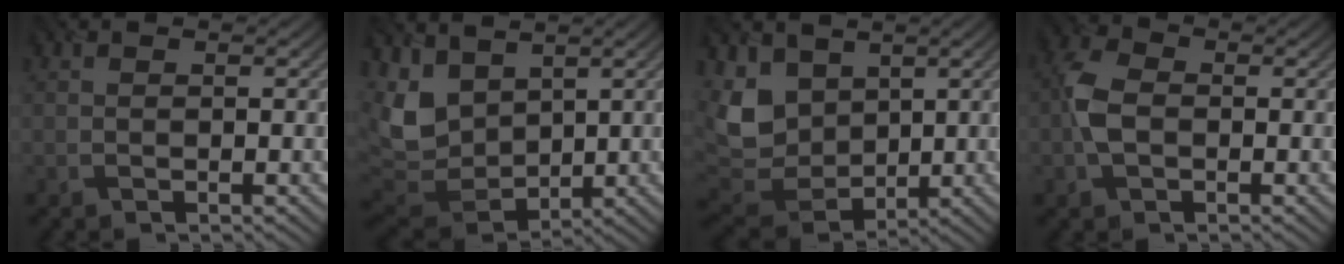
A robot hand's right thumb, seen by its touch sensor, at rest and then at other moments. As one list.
[{"total": 9.6, "force": [4.0, 6.5, 5.9], "torque": [-0.176, -0.006, 0.086]}, {"total": 9.7, "force": [3.3, 7.4, 5.5], "torque": [-0.166, -0.014, 0.067]}, {"total": 4.6, "force": [-0.6, 3.2, 3.3], "torque": [-0.085, 0.002, -0.020]}]